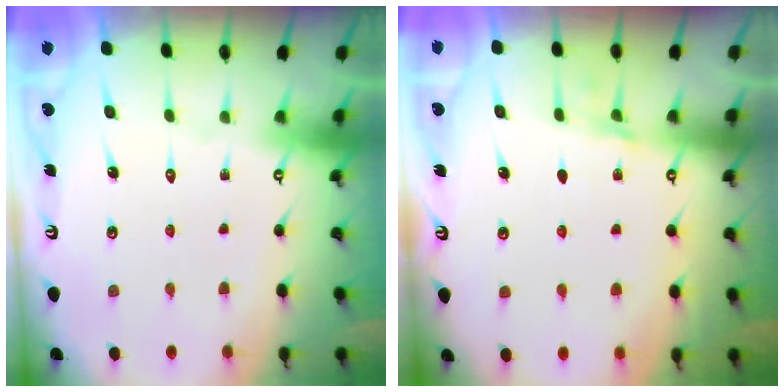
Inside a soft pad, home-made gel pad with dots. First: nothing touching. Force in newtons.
{"total": 5.0, "press": 4.8, "slide": 1.3}